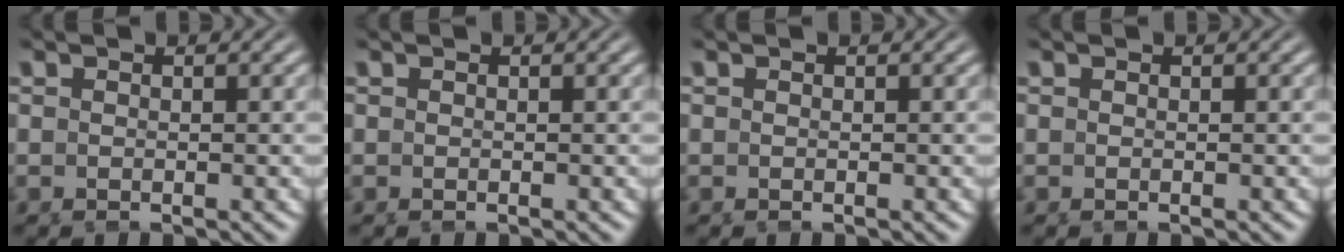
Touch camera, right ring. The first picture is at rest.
{"total": 0.0}
{"total": 0.0}
{"total": 0.0}